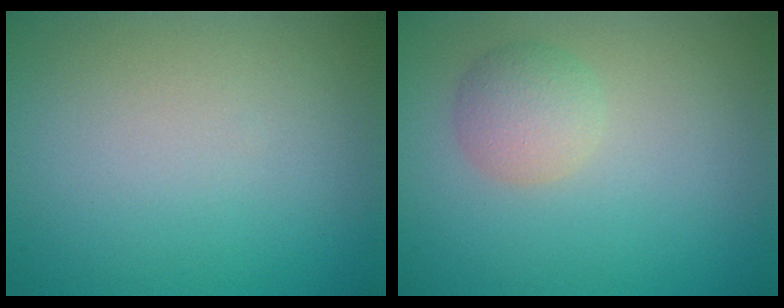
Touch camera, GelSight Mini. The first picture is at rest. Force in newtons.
{"total": 2.4, "press": 2.4, "slide": 0.1}